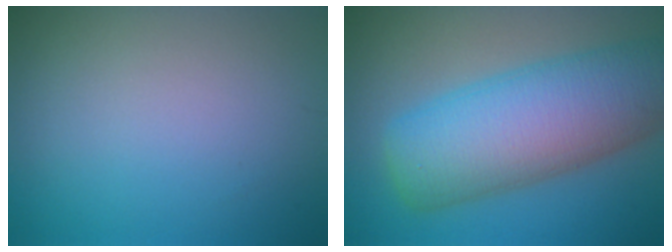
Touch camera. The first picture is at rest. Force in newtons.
{"total": 11.6, "press": 11.6, "slide": 0.4}